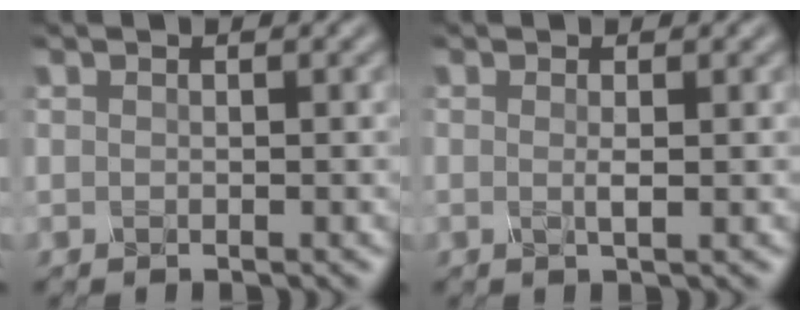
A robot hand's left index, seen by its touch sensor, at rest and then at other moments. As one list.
[{"total": 0.9, "force": [-0.1, 0.1, 0.9], "torque": [-0.014, -0.004, -0.004]}]